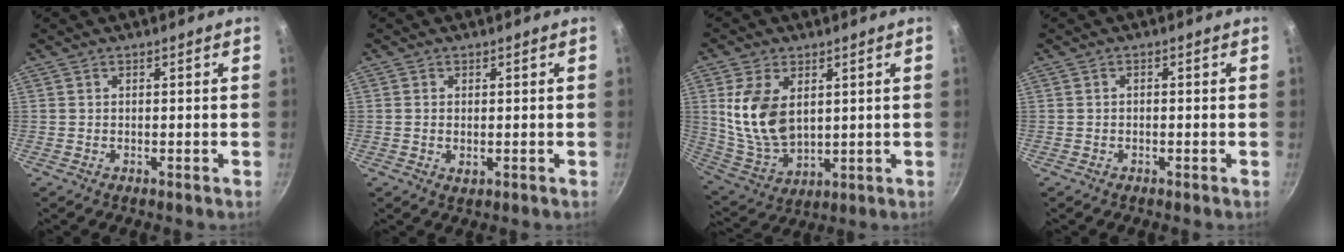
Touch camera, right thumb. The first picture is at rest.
{"total": 1.6, "force": [0.0, 1.0, 1.3], "torque": [-0.023, -0.003, 0.000]}
{"total": 13.0, "force": [3.0, 7.9, 9.8], "torque": [-0.181, -0.028, 0.074]}
{"total": 0.6, "force": [-0.4, 0.2, 0.3], "torque": [-0.009, 0.006, -0.006]}